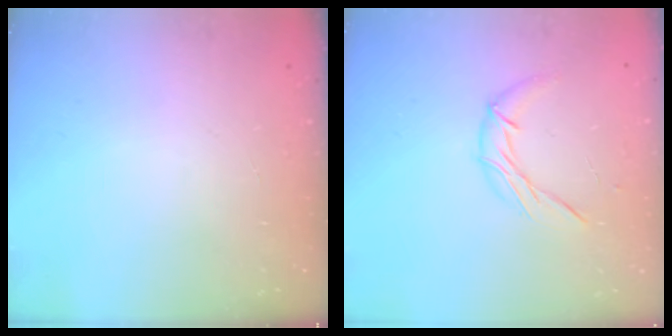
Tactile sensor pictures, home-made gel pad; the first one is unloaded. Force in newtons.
{"total": 6.8, "press": 6.8, "slide": 0.7}